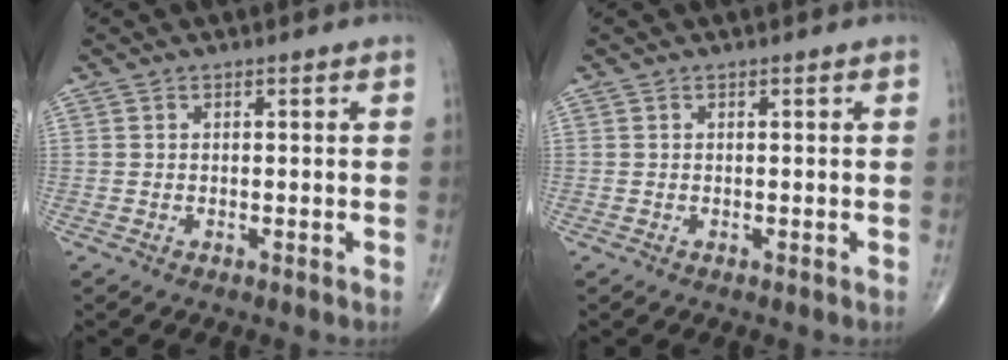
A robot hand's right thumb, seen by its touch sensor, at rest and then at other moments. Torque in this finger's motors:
{"motor_torque": [0.00, 0.00, -0.03, 0.03, 0.00]}